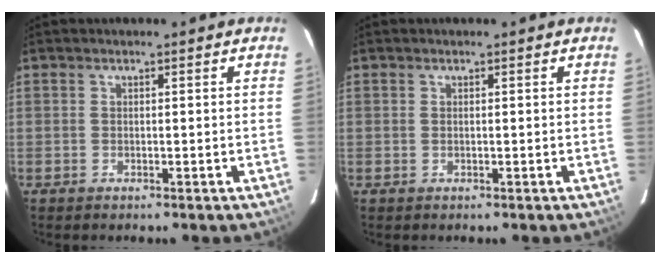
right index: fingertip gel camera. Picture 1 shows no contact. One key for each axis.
{"total": 0.0}